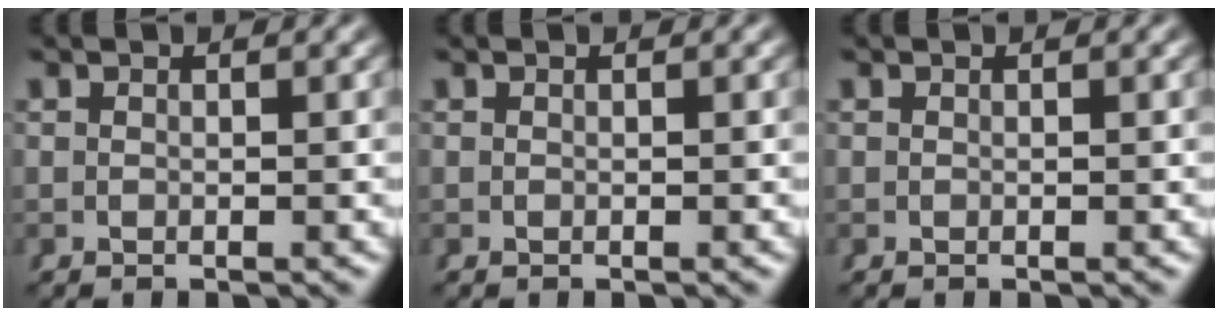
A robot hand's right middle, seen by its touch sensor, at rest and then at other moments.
{"total": 0.0}
{"total": 0.0}